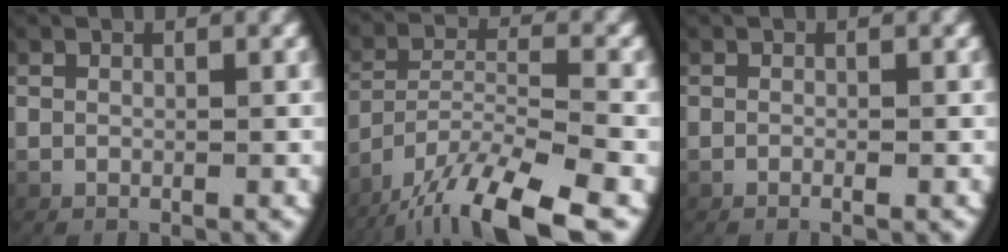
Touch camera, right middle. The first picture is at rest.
{"total": 7.6, "force": [-3.9, 2.9, 5.9], "torque": [-0.111, -0.015, -0.053]}
{"total": 0.6, "force": [-0.4, 0.1, 0.4], "torque": [-0.012, 0.005, -0.012]}